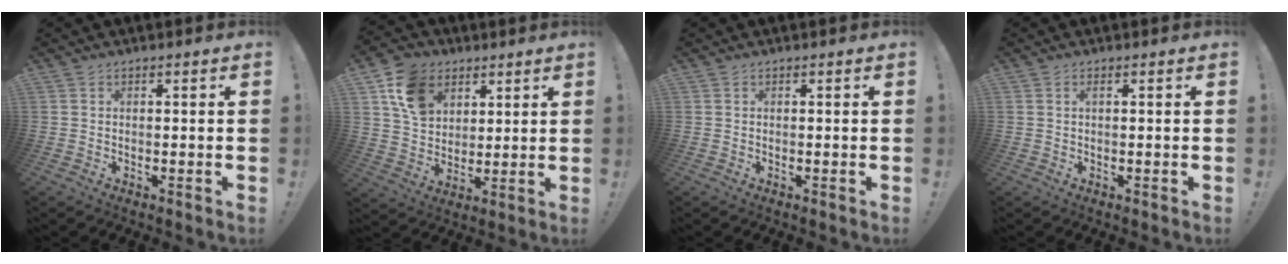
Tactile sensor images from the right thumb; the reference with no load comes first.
{"total": 13.5, "force": [6.5, 10.2, 6.1], "torque": [-0.105, -0.017, 0.132]}
{"total": 0.0}
{"total": 1.0, "force": [0.2, 0.1, 1.0], "torque": [-0.028, 0.005, 0.004]}